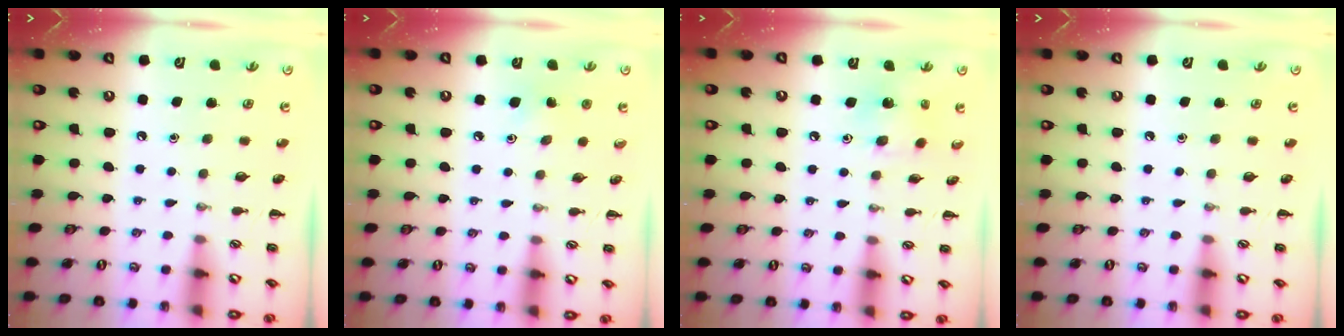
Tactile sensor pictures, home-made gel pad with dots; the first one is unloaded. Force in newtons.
{"total": 3.0, "press": 2.9, "slide": 1.0}
{"total": 4.3, "press": 4.3, "slide": 0.6}
{"total": 0.0}